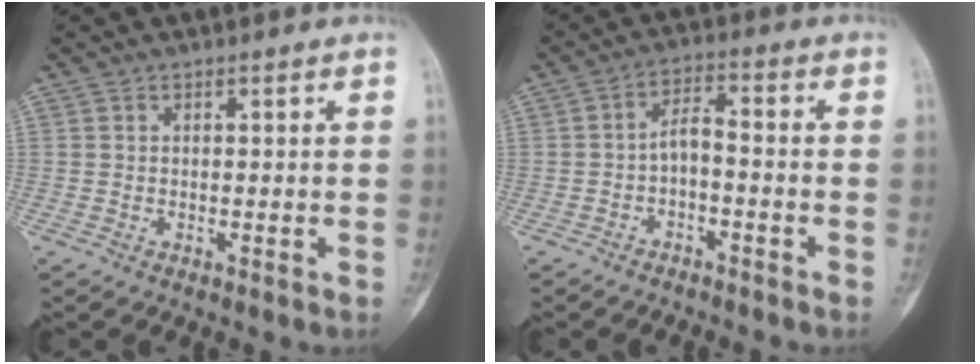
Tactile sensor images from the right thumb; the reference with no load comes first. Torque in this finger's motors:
{"motor_torque": [-0.30, -0.01, 0.54, -0.16, -0.06]}